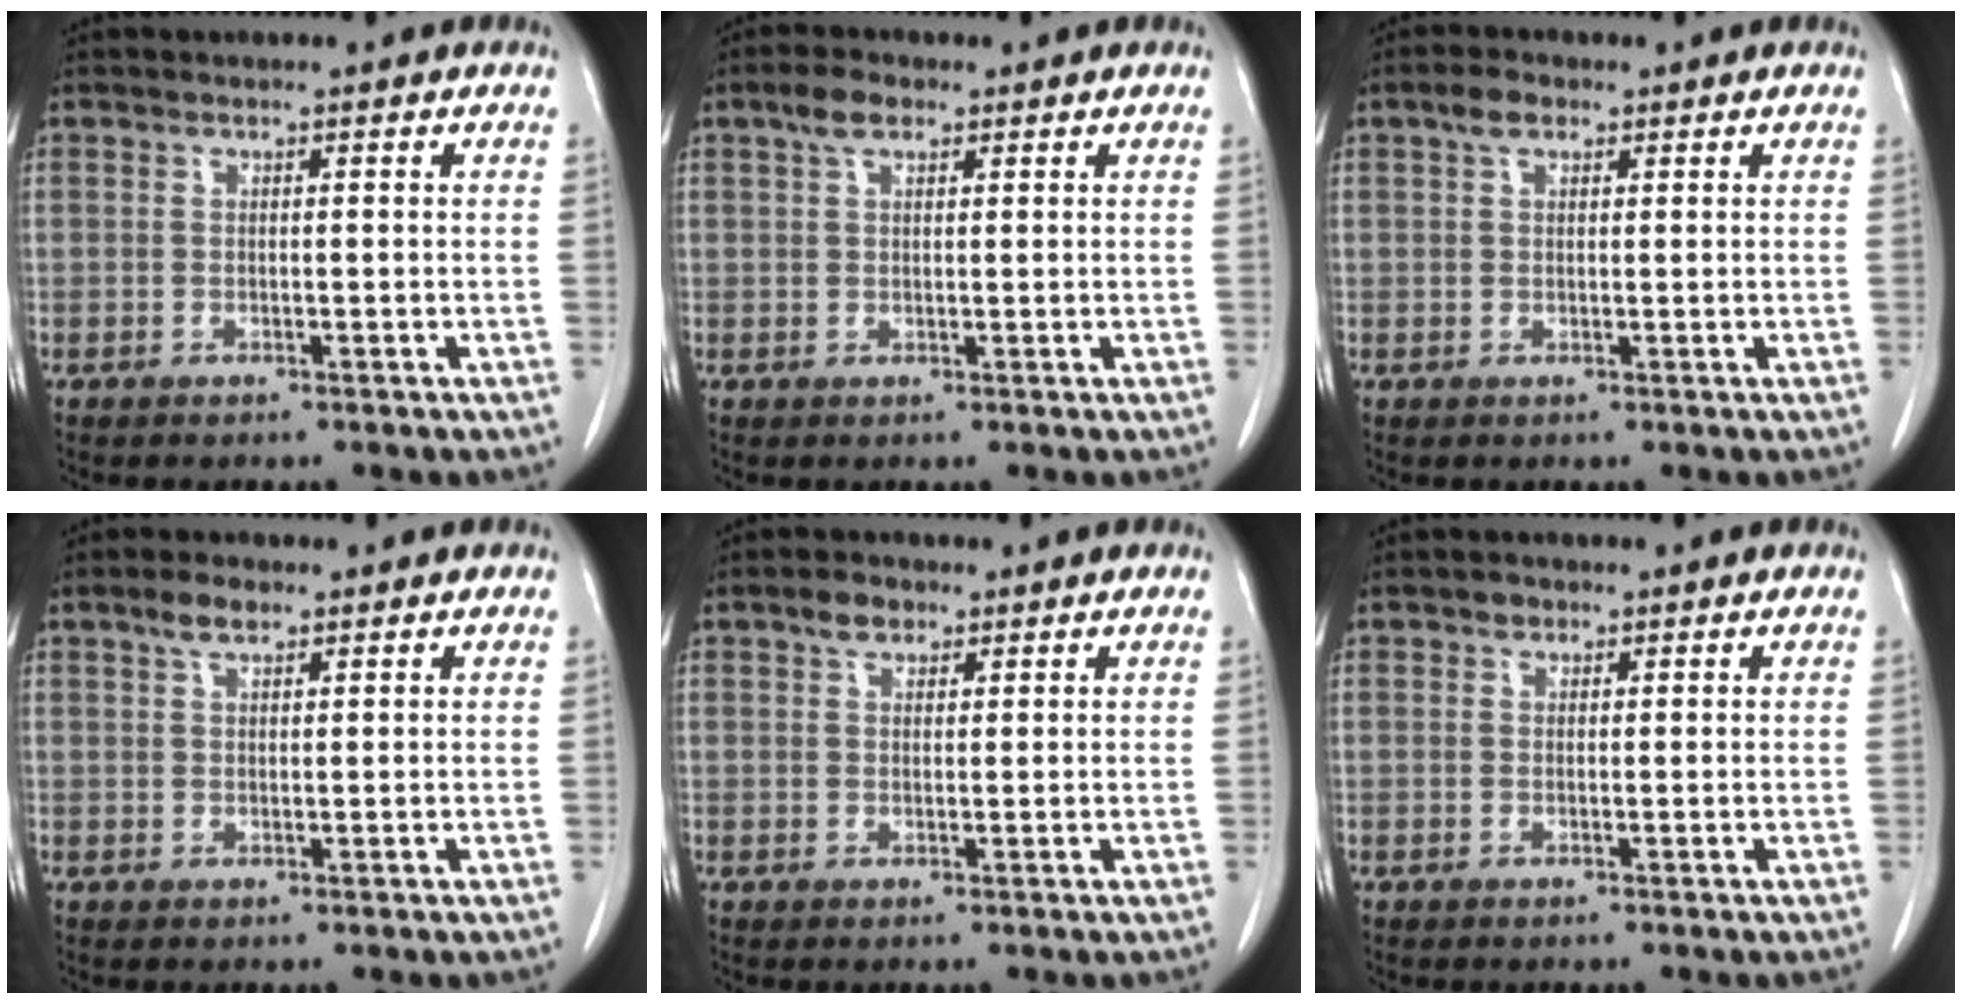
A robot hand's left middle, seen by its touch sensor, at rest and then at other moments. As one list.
[{"total": 3.0, "force": [1.8, 1.4, 2.0], "torque": [-0.043, 0.010, 0.036]}, {"total": 2.5, "force": [1.5, 1.3, 1.5], "torque": [-0.032, 0.008, 0.028]}, {"total": 2.7, "force": [1.9, 1.0, 1.7], "torque": [-0.038, 0.006, 0.037]}, {"total": 2.5, "force": [1.7, 1.4, 1.2], "torque": [-0.023, 0.006, 0.029]}, {"total": 1.1, "force": [0.7, 0.7, 0.3], "torque": [-0.004, -0.001, 0.011]}]